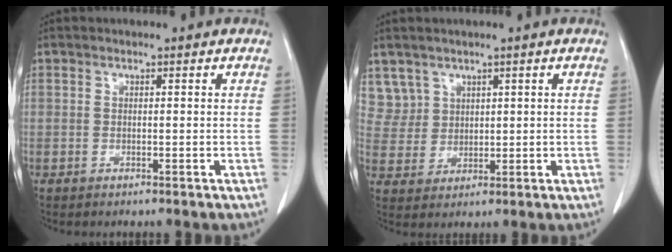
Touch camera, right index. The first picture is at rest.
{"total": 5.1, "force": [3.2, 4.0, -0.3], "torque": [0.013, 0.005, 0.072]}